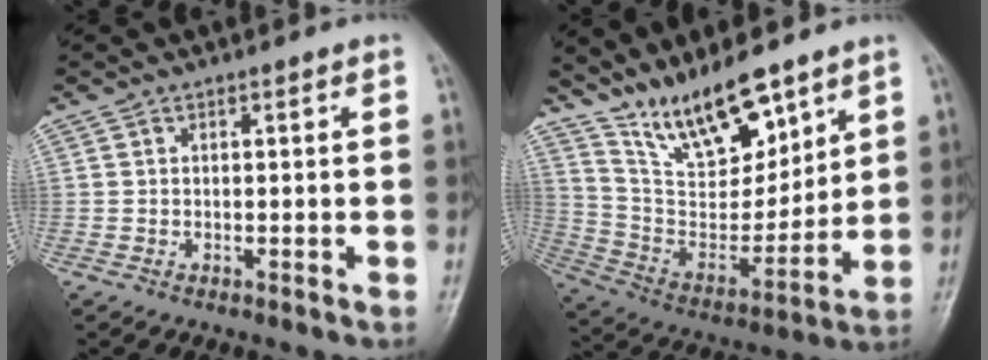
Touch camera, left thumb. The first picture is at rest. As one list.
[{"total": 16.1, "force": [11.7, 5.8, 9.3], "torque": [-0.122, -0.071, 0.227]}]